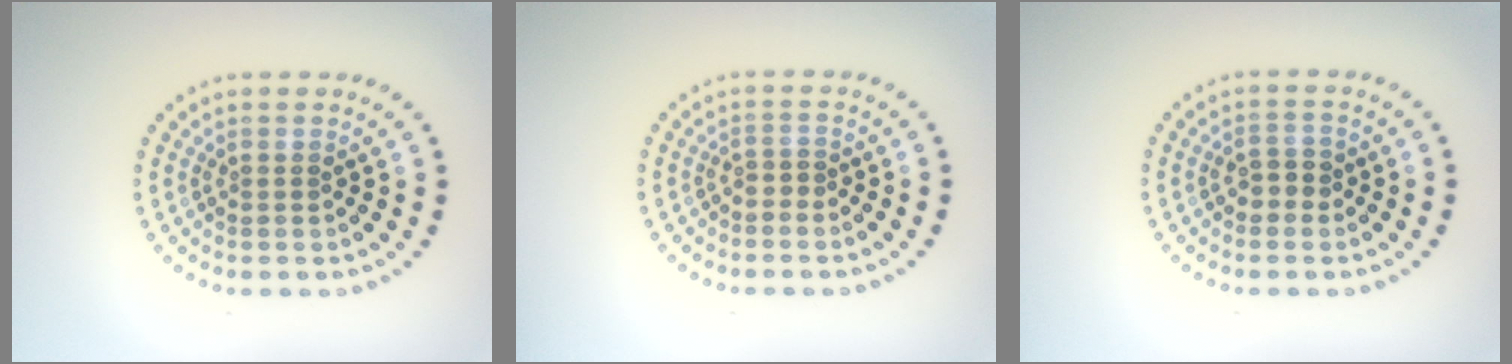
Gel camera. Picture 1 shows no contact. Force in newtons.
{"total": 0.6, "press": 0.4, "slide": 0.5}
{"total": 1.9, "press": 1.7, "slide": 0.7}